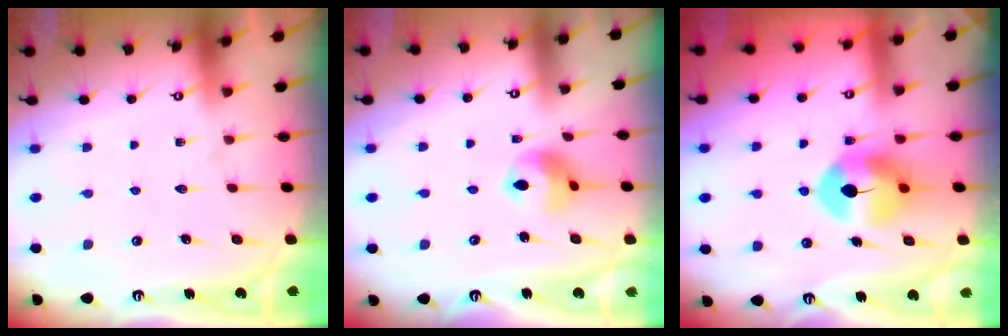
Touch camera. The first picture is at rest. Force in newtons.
{"total": 9.3, "press": 9.2, "slide": 1.1}
{"total": 9.1, "press": 9.1, "slide": 0.5}